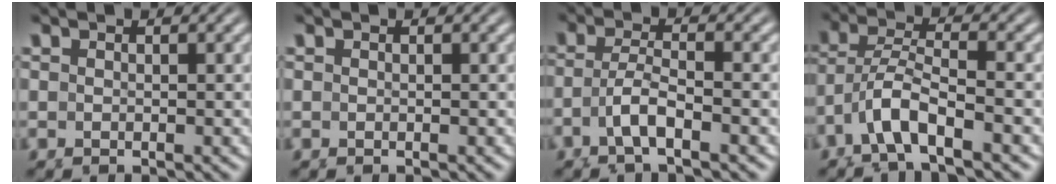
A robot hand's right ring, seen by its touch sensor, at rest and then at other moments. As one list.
[{"total": 0.0}, {"total": 3.3, "force": [-1.0, 1.3, 2.9], "torque": [-0.066, -0.015, -0.011]}, {"total": 4.4, "force": [-1.0, 2.5, 3.5], "torque": [-0.094, -0.014, -0.010]}]